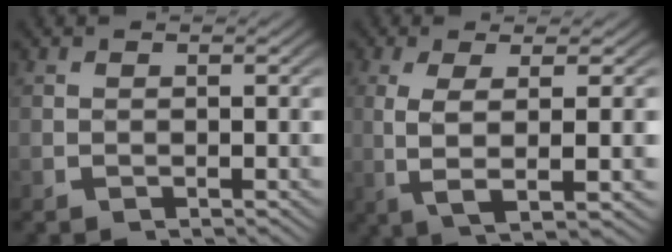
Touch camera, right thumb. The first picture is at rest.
{"total": 6.7, "force": [0.0, 2.2, 6.4], "torque": [-0.143, -0.016, 0.017]}